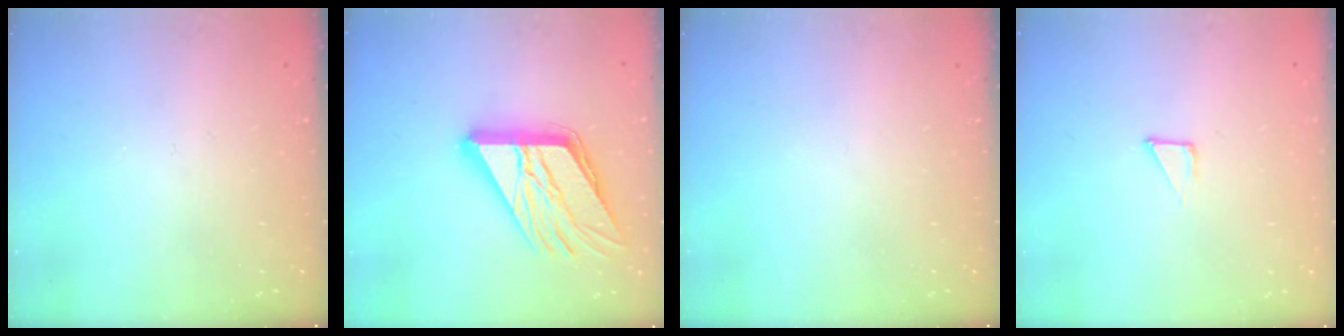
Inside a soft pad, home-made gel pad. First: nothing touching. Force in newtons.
{"total": 21.5, "press": 21.3, "slide": 2.9}
{"total": 0.0}
{"total": 2.3, "press": 2.3, "slide": 0.1}